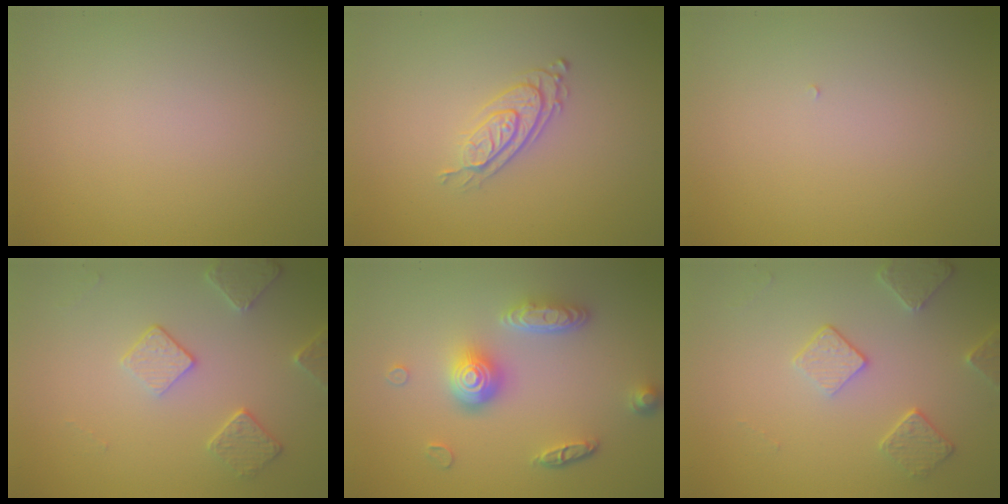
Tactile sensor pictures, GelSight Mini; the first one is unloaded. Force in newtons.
{"total": 2.8, "press": 2.0, "slide": 1.9}
{"total": 0.0}
{"total": 2.9, "press": 2.8, "slide": 0.9}
{"total": 4.7, "press": 3.7, "slide": 3.0}
{"total": 2.9, "press": 2.8, "slide": 0.9}